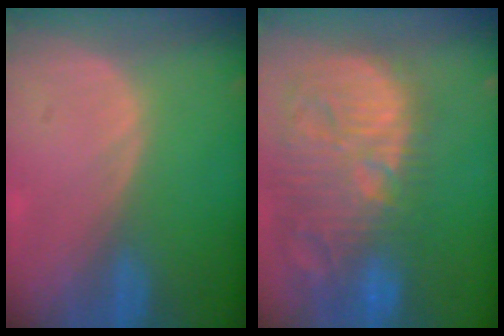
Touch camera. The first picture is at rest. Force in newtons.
{"total": 15.3, "press": 13.3, "slide": 7.5}